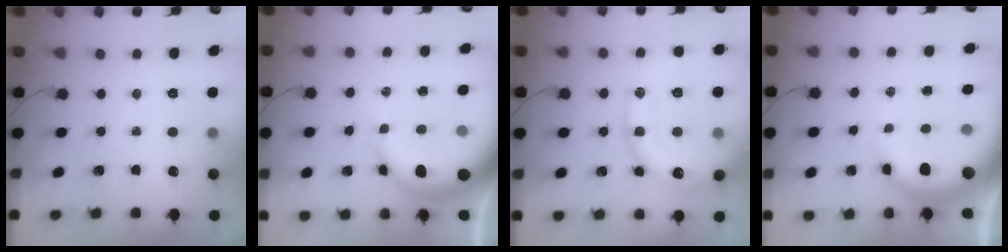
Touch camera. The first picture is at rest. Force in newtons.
{"total": 13.1, "press": 12.8, "slide": 2.3}
{"total": 16.2, "press": 16.0, "slide": 2.6}
{"total": 9.5, "press": 9.3, "slide": 2.0}